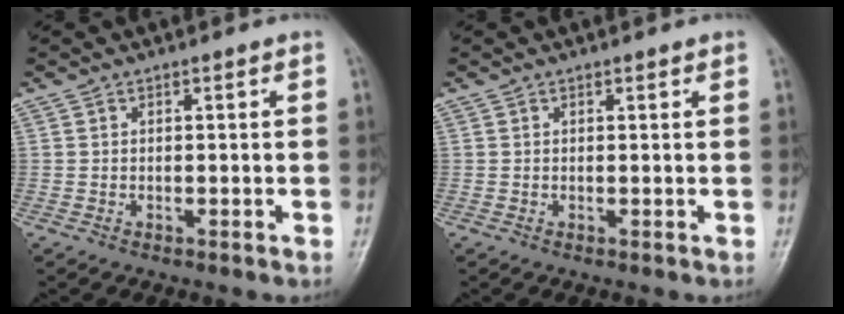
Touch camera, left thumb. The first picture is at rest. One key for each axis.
{"total": 0.7, "fx": 0.6, "fy": 0.2, "fz": 0.3, "tx": -0.005, "ty": -0.001, "tz": 0.008}